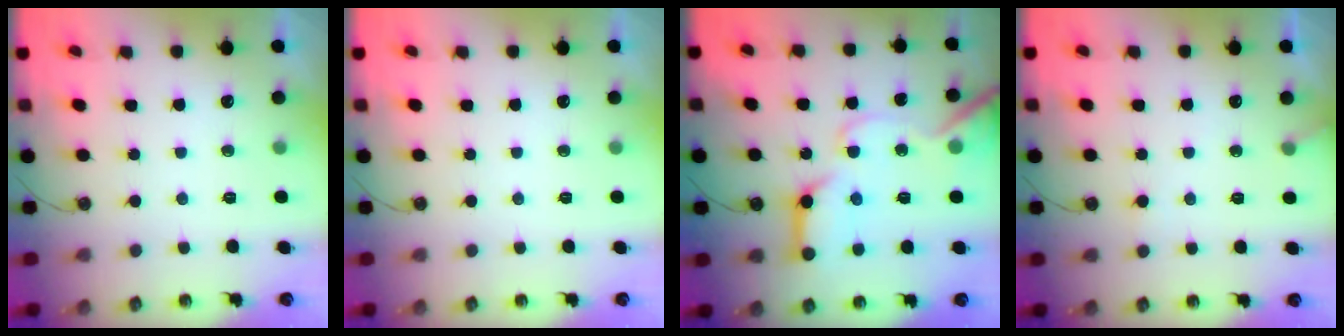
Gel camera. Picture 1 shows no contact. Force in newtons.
{"total": 0.0}
{"total": 18.4, "press": 18.2, "slide": 2.0}
{"total": 6.3, "press": 6.3, "slide": 0.4}